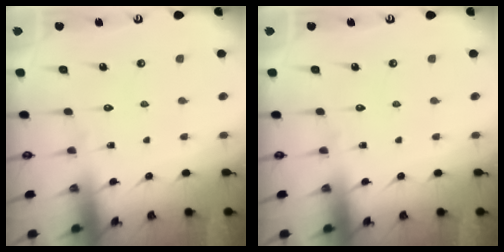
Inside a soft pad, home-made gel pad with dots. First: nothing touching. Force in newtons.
{"total": 0.0}